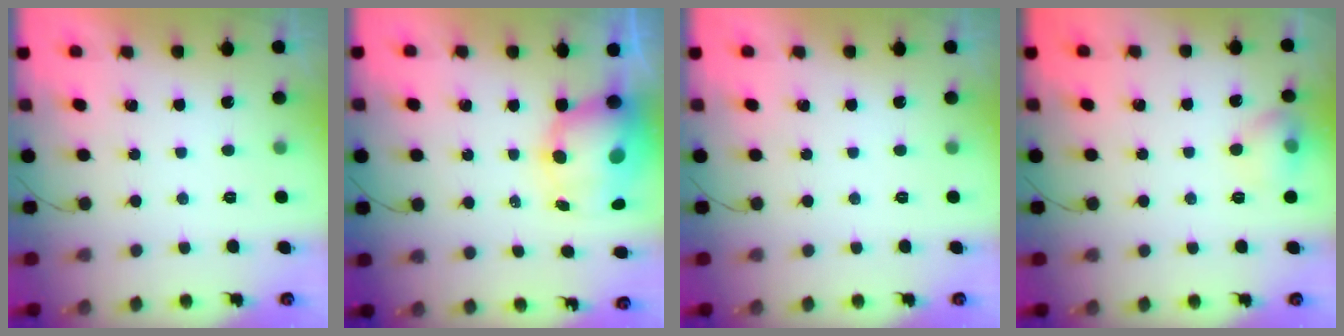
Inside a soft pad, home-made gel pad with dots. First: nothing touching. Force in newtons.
{"total": 11.0, "press": 10.6, "slide": 2.9}
{"total": 0.0}
{"total": 7.4, "press": 7.2, "slide": 1.9}